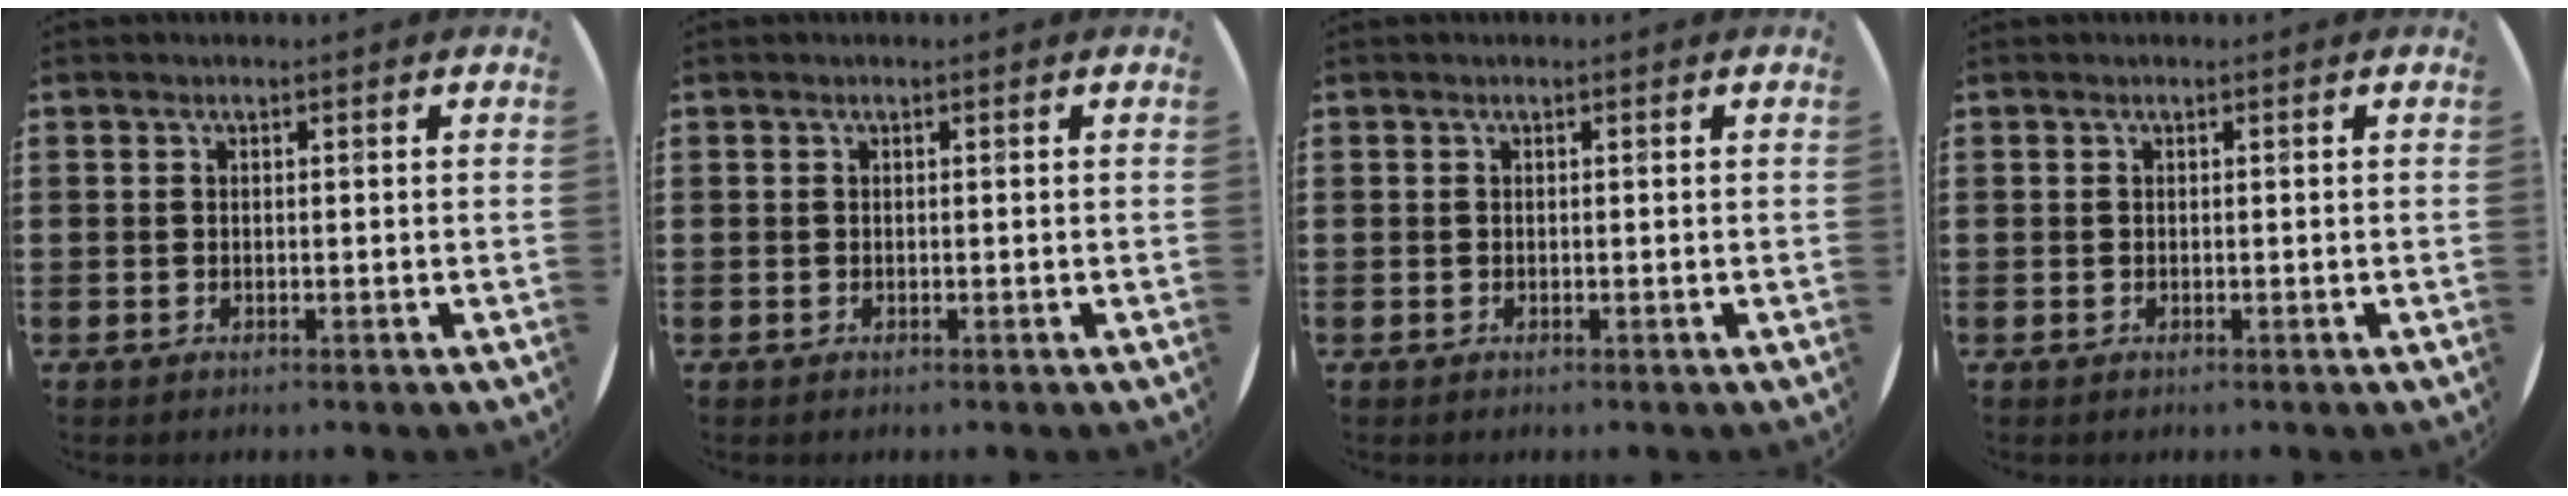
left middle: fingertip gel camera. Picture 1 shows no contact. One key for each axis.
{"total": 0.0}
{"total": 0.0}
{"total": 0.0}